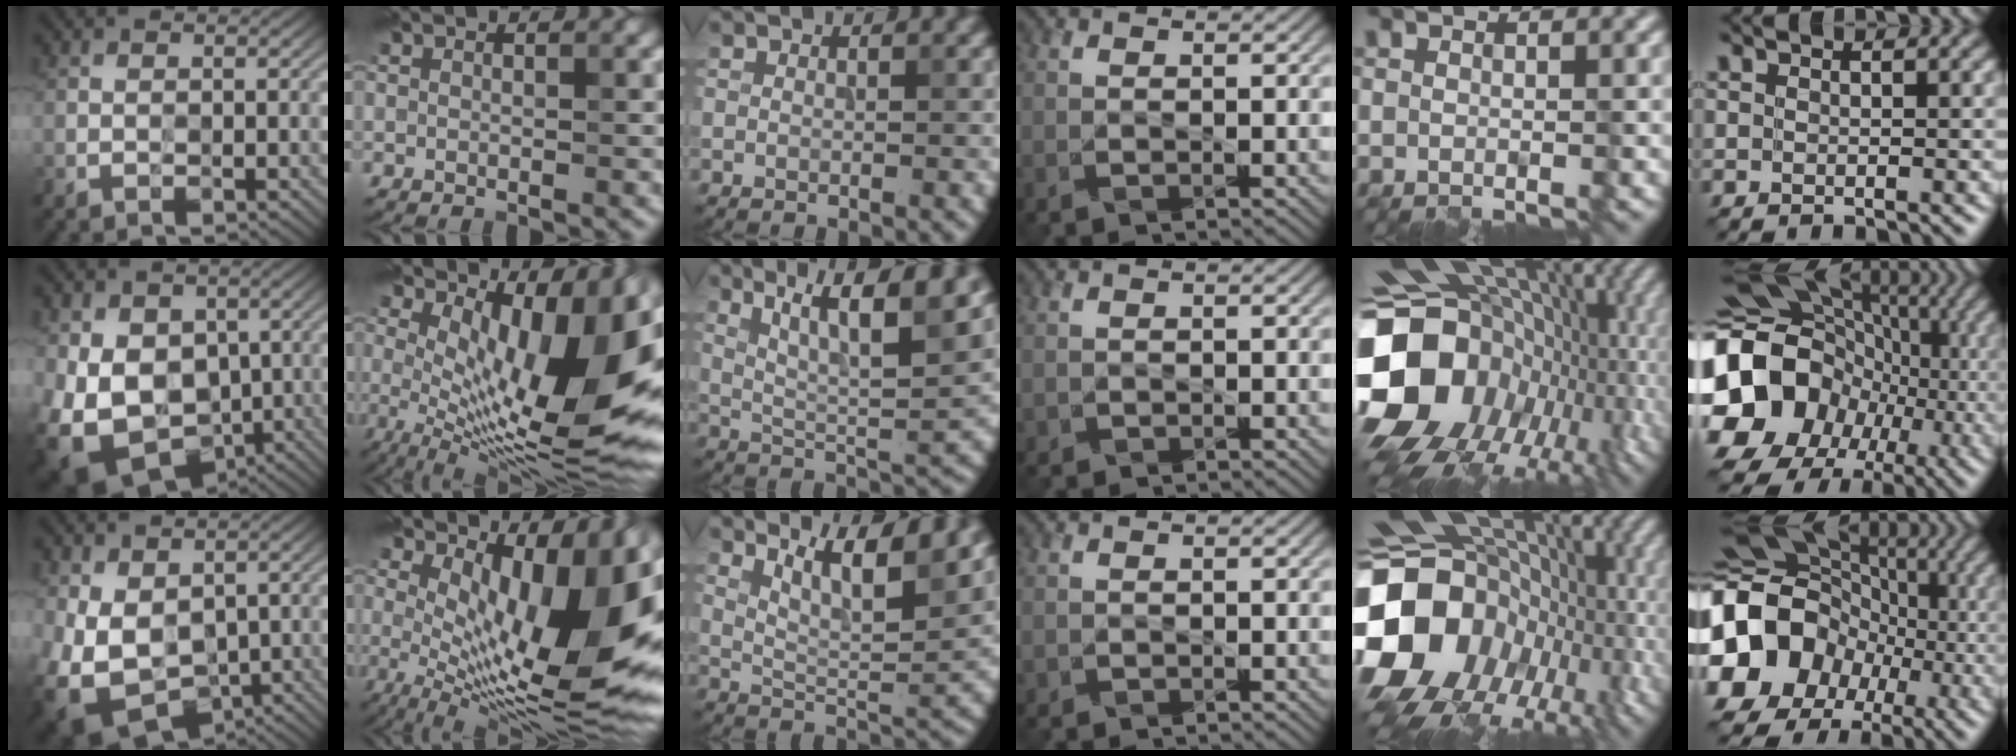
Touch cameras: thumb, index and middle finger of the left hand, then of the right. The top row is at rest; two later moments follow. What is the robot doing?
{"motion": "wipe", "object": "plastic plate"}